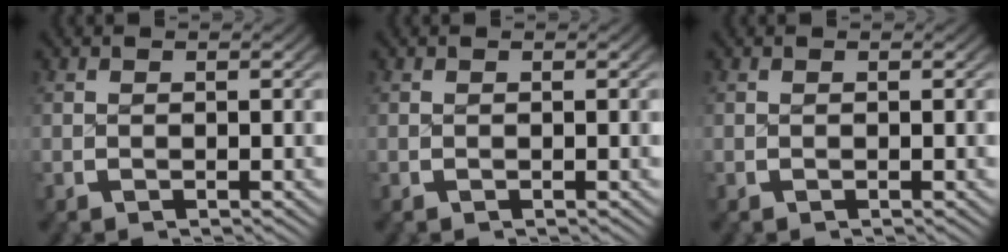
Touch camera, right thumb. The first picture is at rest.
{"total": 0.0}
{"total": 0.0}